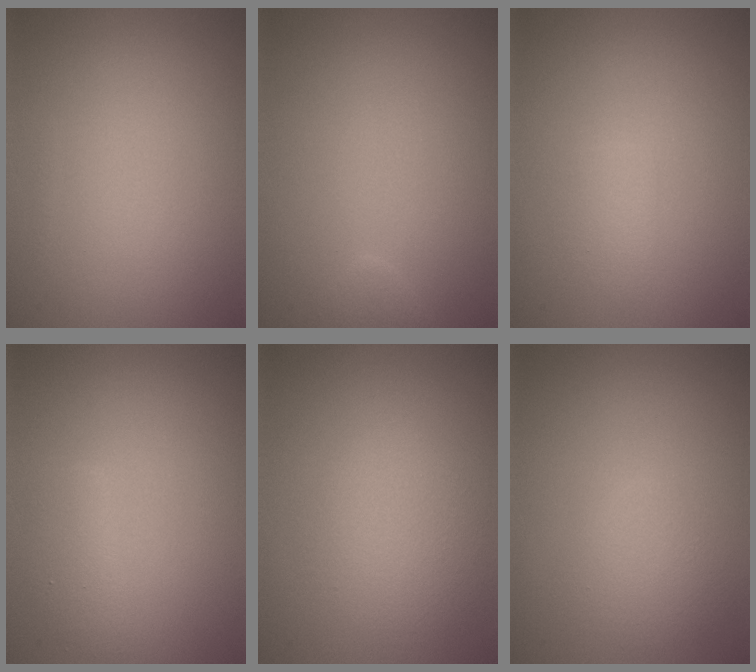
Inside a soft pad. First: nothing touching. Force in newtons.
{"total": 1.1, "press": 1.1, "slide": 0.1}
{"total": 1.2, "press": 1.2, "slide": 0.1}
{"total": 1.5, "press": 1.5, "slide": 0.1}
{"total": 3.0, "press": 3.0, "slide": 0.1}
{"total": 2.0, "press": 1.9, "slide": 0.1}